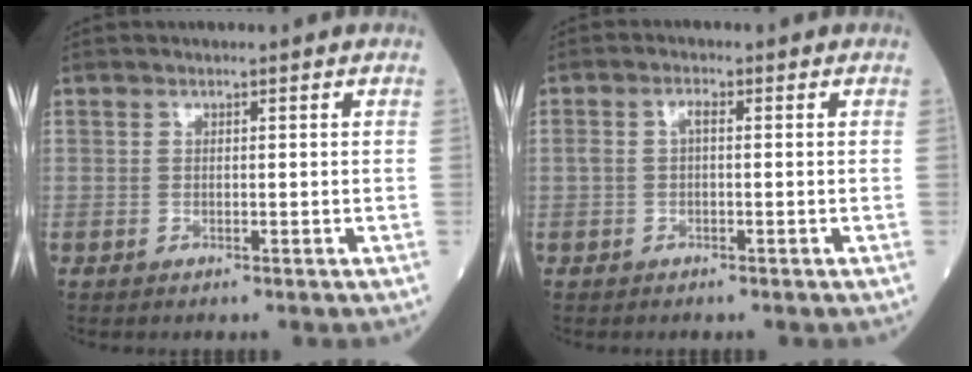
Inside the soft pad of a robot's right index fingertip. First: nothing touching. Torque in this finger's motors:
{"motor_torque": [0.43, 0.11, 0.17, 0.05]}